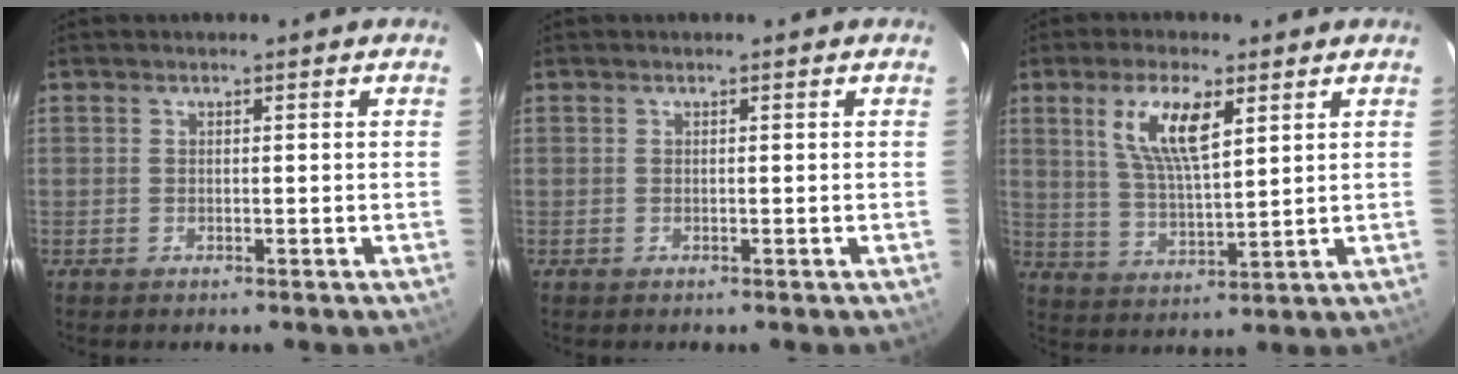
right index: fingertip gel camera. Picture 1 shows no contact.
{"total": 0.0}
{"total": 9.7, "force": [4.3, 3.1, 8.0], "torque": [-0.152, 0.004, 0.087]}